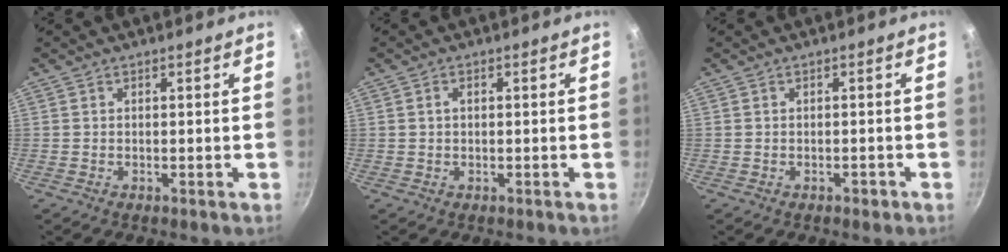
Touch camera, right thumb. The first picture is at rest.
{"total": 1.4, "force": [0.2, 0.9, 1.0], "torque": [-0.012, 0.008, 0.002]}
{"total": 1.3, "force": [-0.7, 0.7, 0.8], "torque": [-0.009, 0.009, -0.007]}